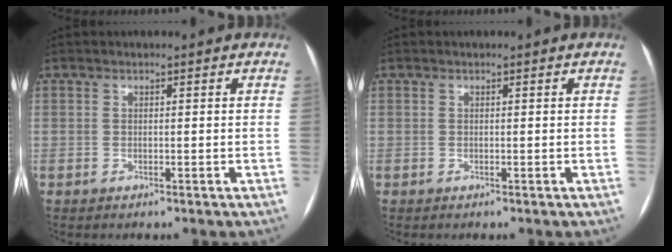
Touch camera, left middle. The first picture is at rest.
{"total": 0.0}